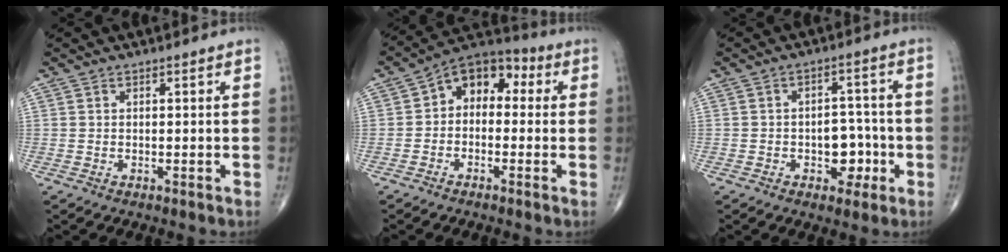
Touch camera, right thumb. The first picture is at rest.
{"total": 9.3, "force": [0.6, 6.5, 6.6], "torque": [-0.062, 0.036, -0.013]}
{"total": 6.7, "force": [-2.1, 4.5, 4.4], "torque": [-0.023, 0.024, -0.028]}